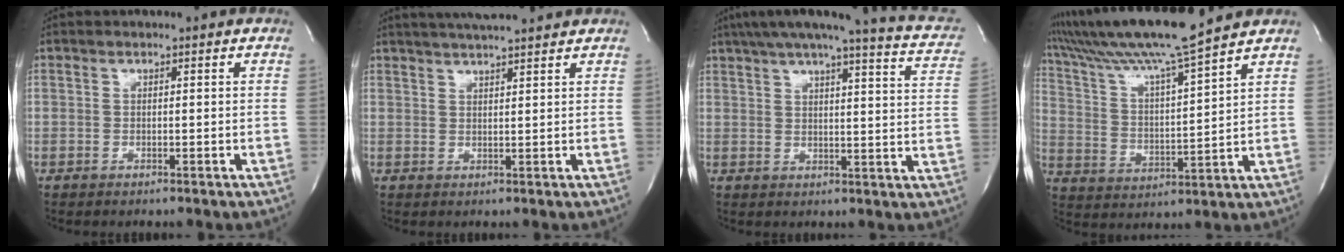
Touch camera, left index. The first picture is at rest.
{"total": 8.4, "force": [7.4, 0.5, 4.0], "torque": [-0.071, 0.024, 0.105]}
{"total": 19.6, "force": [16.0, 2.3, 11.1], "torque": [-0.156, 0.000, 0.184]}
{"total": 16.4, "force": [14.1, -1.5, 8.2], "torque": [-0.161, -0.002, 0.240]}